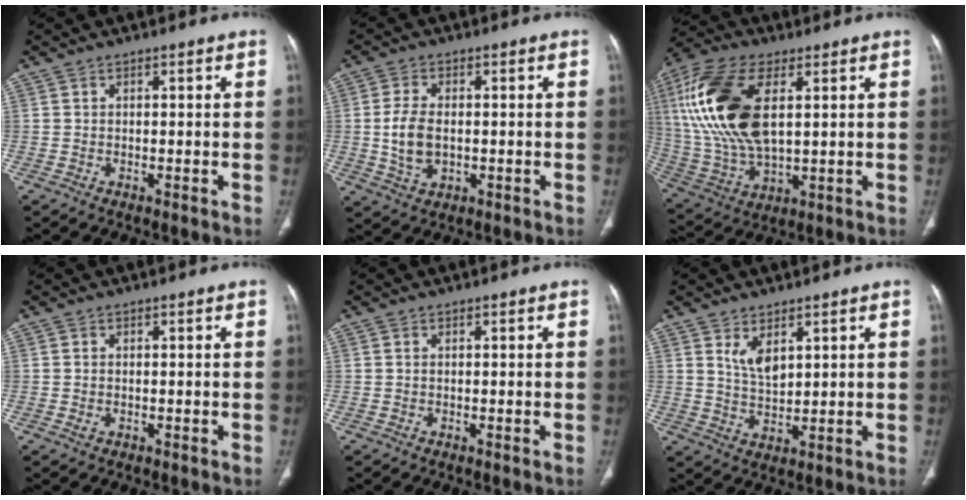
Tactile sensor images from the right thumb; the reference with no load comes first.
{"total": 7.1, "force": [-0.4, 4.3, 5.6], "torque": [-0.115, -0.002, -0.002]}
{"total": 21.1, "force": [5.0, 10.5, 17.5], "torque": [-0.376, -0.007, 0.095]}
{"total": 0.9, "force": [-0.2, 0.6, 0.6], "torque": [-0.019, 0.003, 0.000]}
{"total": 0.0}
{"total": 4.9, "force": [2.5, 2.4, 3.5], "torque": [-0.053, -0.020, 0.054]}